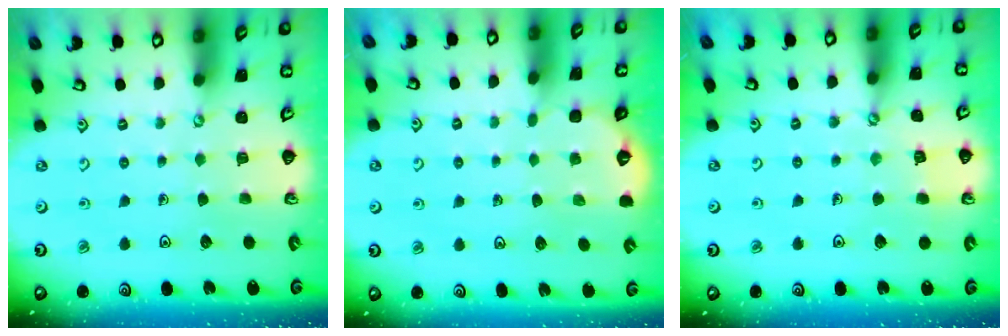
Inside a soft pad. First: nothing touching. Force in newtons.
{"total": 1.6, "press": 1.5, "slide": 0.5}
{"total": 3.9, "press": 3.9, "slide": 0.4}